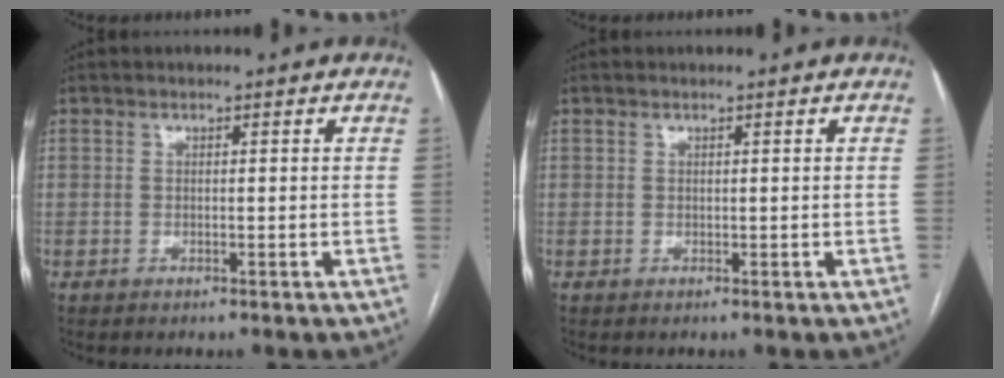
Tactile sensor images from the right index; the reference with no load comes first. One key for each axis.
{"total": 0.0}